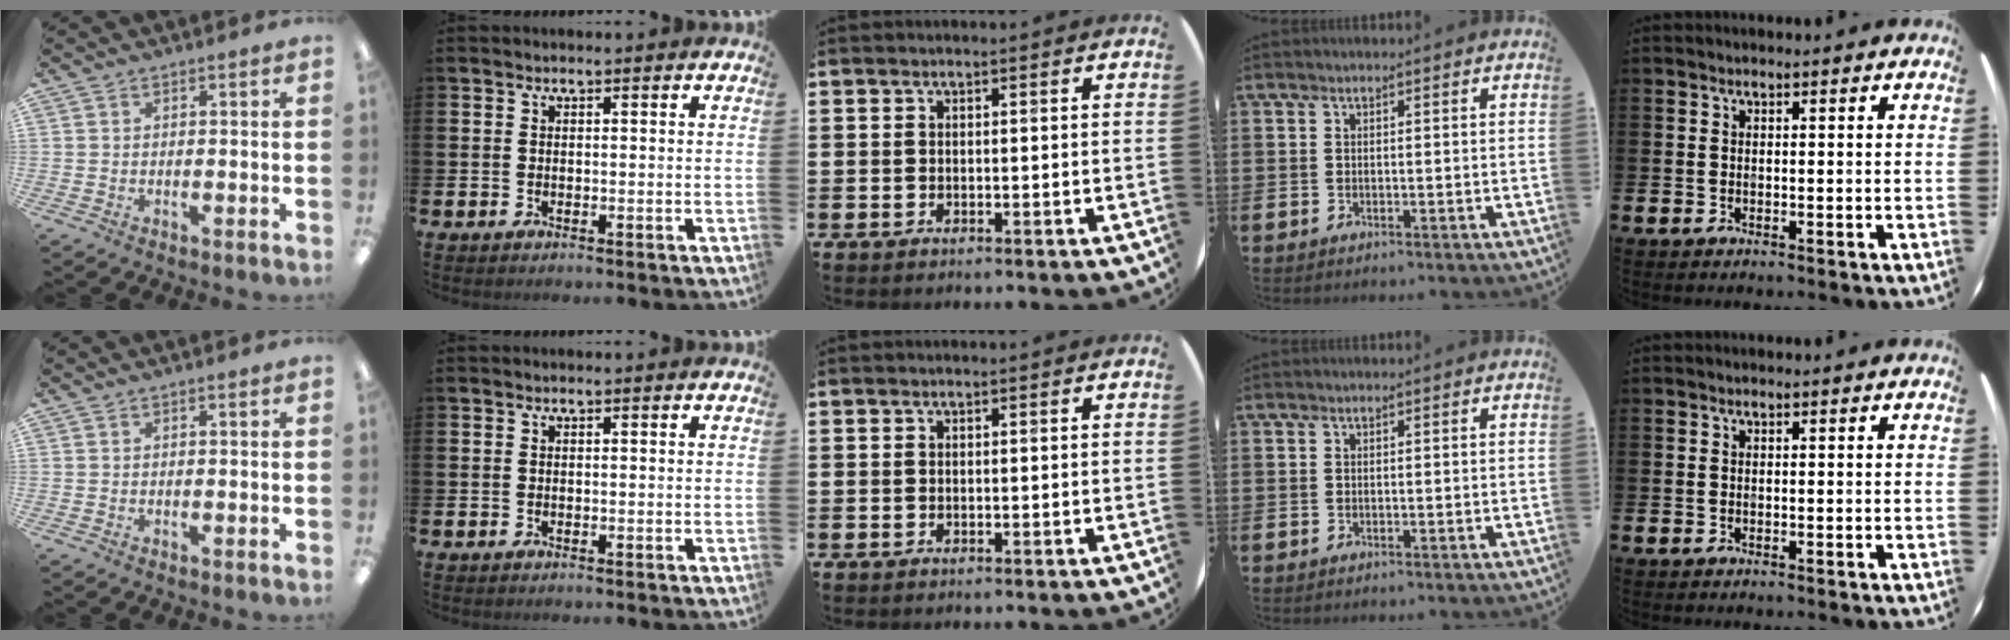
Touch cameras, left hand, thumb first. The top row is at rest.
{}